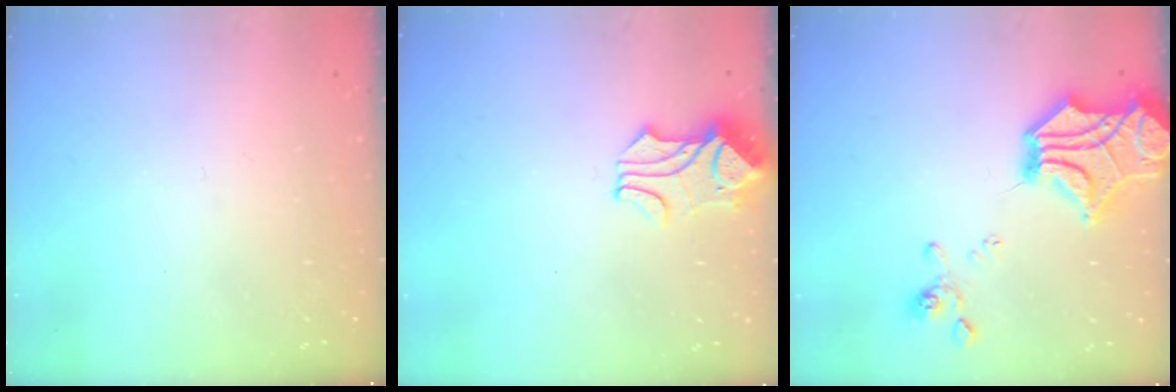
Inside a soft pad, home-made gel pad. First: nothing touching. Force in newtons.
{"total": 1.6, "press": 1.2, "slide": 1.0}
{"total": 12.9, "press": 12.6, "slide": 2.9}